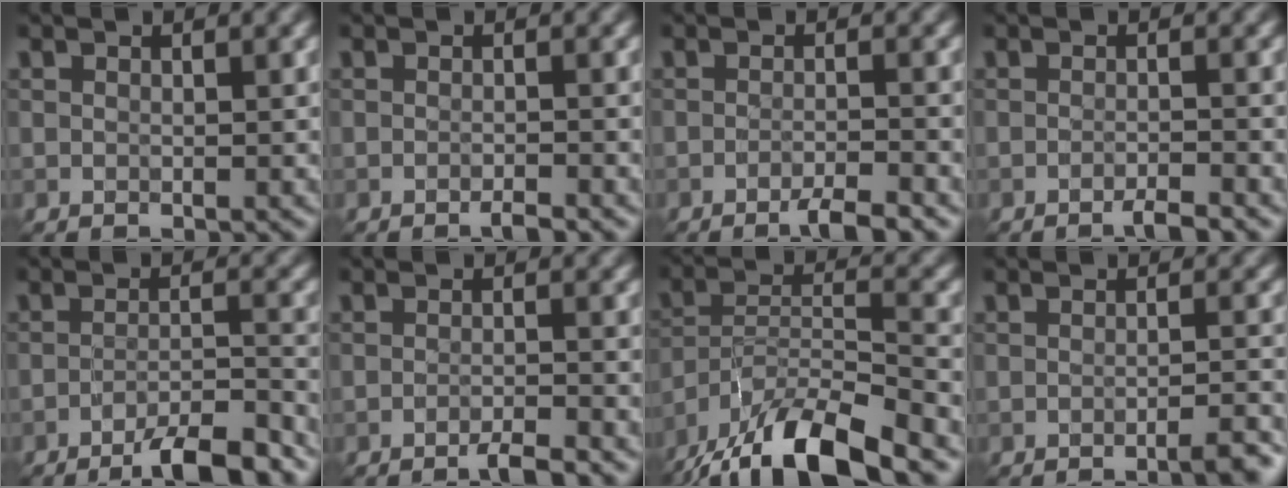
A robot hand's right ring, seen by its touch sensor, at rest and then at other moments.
{"total": 1.0, "force": [-0.9, -0.2, 0.5], "torque": [-0.010, -0.001, -0.014]}
{"total": 2.5, "force": [-1.9, 0.0, 1.6], "torque": [-0.029, 0.000, -0.038]}
{"total": 1.6, "force": [-1.3, -0.2, 0.9], "torque": [-0.015, 0.001, -0.024]}
{"total": 6.2, "force": [-4.6, 0.8, 4.0], "torque": [-0.060, 0.003, -0.074]}
{"total": 2.0, "force": [-1.6, -0.1, 1.2], "torque": [-0.021, 0.001, -0.031]}
{"total": 12.6, "force": [-10.3, 2.8, 6.8], "torque": [-0.130, -0.001, -0.180]}
{"total": 2.7, "force": [-2.0, 0.2, 1.8], "torque": [-0.020, 0.004, -0.033]}